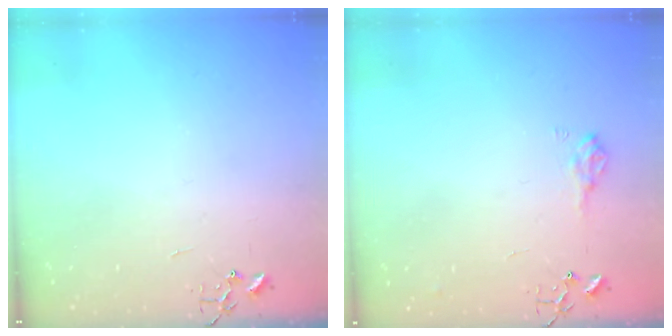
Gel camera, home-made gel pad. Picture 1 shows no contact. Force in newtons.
{"total": 8.8, "press": 8.7, "slide": 1.0}